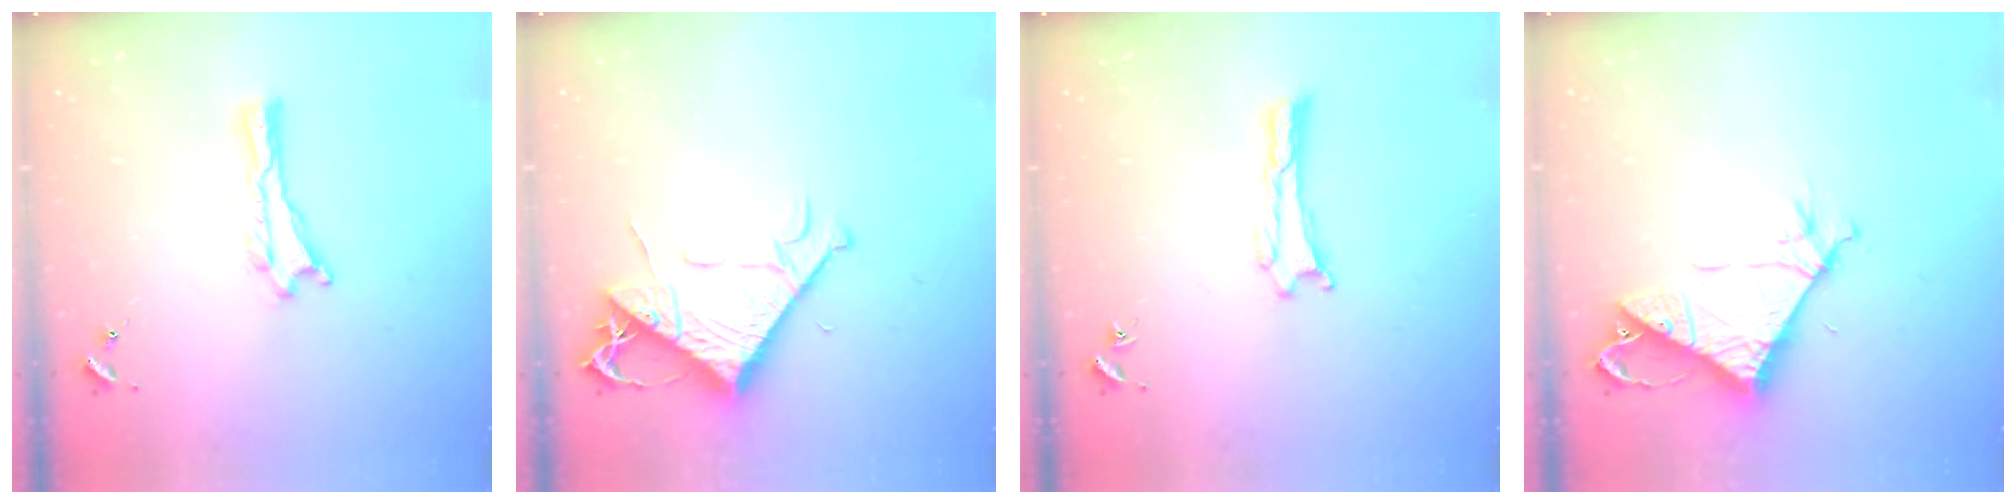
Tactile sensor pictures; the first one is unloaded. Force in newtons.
{"total": 8.5, "press": 8.4, "slide": 1.1}
{"total": 0.0}
{"total": 7.7, "press": 7.7, "slide": 0.6}